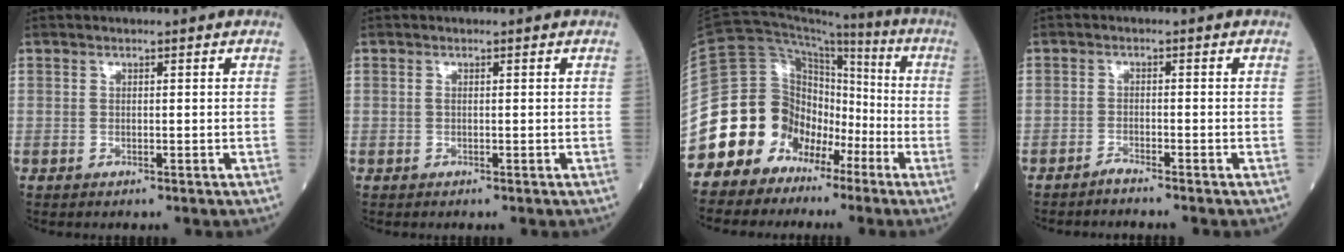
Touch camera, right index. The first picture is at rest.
{"total": 0.0}
{"total": 14.5, "force": [-8.5, 11.4, 2.8], "torque": [-0.054, 0.110, -0.142]}
{"total": 1.1, "force": [-1.1, -0.4, 0.2], "torque": [-0.003, -0.002, -0.022]}